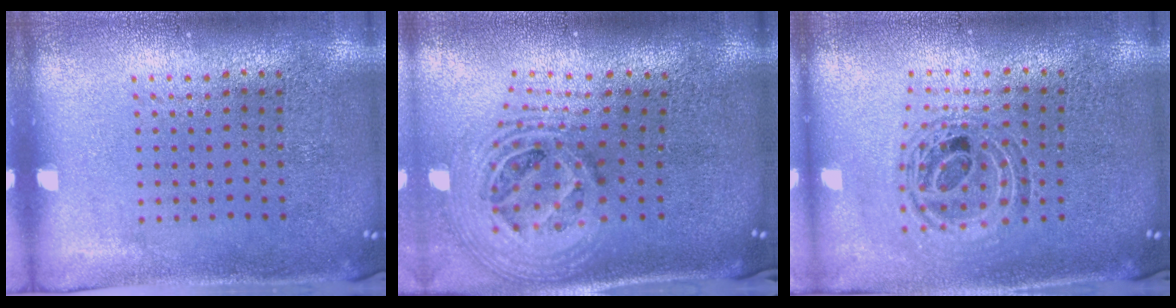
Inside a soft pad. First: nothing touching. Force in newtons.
{"total": 2.7, "press": 1.9, "slide": 1.9}
{"total": 0.9, "press": 0.9, "slide": 0.2}